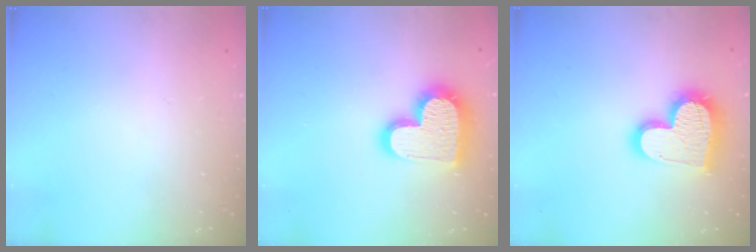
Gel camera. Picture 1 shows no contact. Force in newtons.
{"total": 18.9, "press": 18.9, "slide": 1.3}
{"total": 17.6, "press": 17.5, "slide": 1.5}